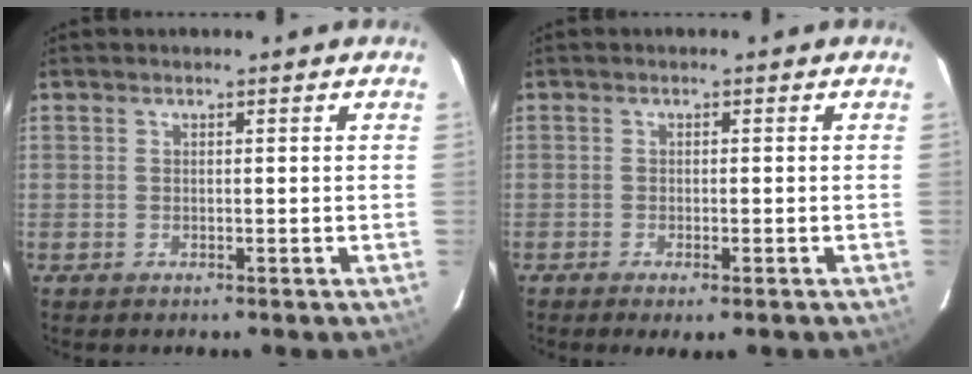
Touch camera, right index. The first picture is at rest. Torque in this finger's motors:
{"motor_torque": [0.90, -0.68, 0.29, 0.05]}